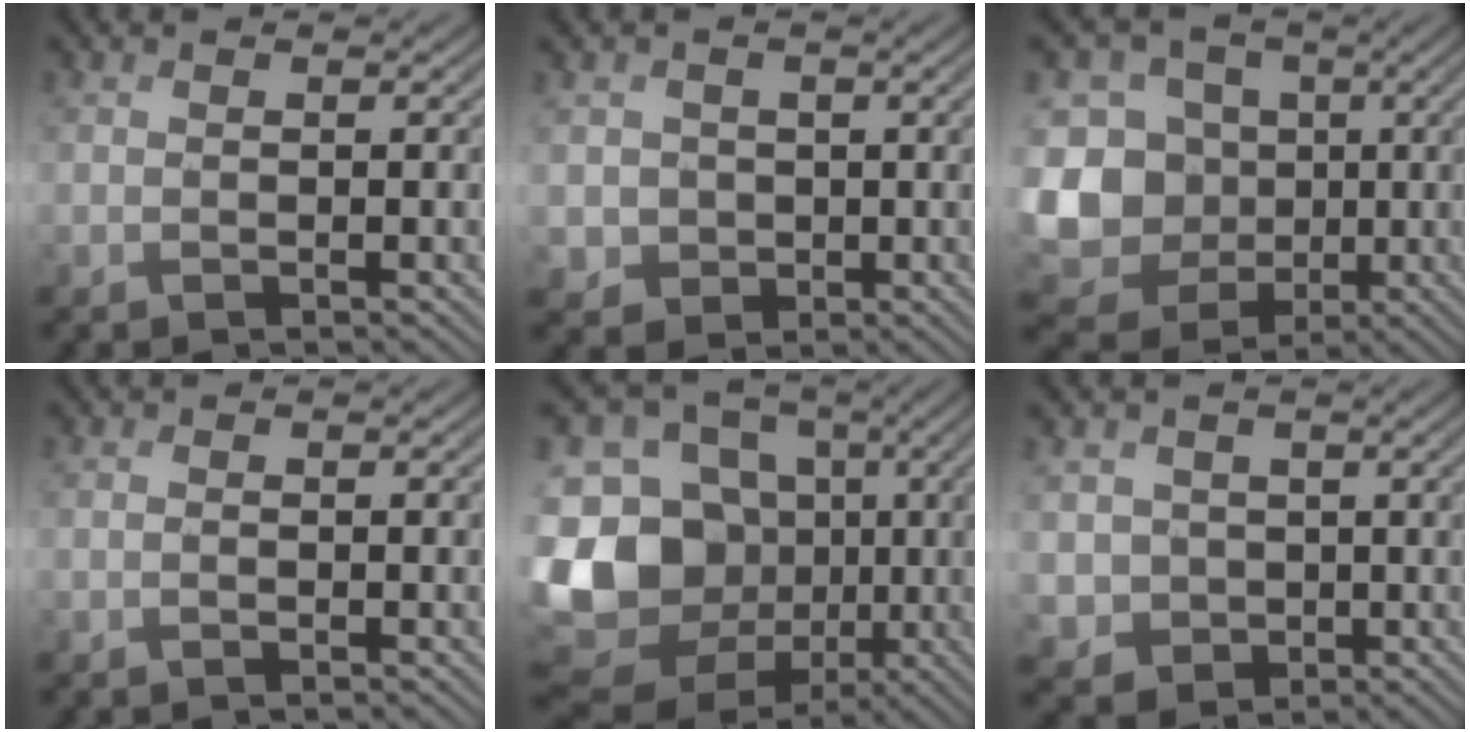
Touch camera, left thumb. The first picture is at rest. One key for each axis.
{"total": 3.8, "fx": 0.2, "fy": 3.7, "fz": 0.7, "tx": -0.033, "ty": -0.007, "tz": -0.005}
{"total": 16.6, "fx": -0.4, "fy": 15.2, "fz": 6.6, "tx": -0.247, "ty": 0.001, "tz": -0.010}
{"total": 0.5, "fx": -0.3, "fy": 0.2, "fz": 0.4, "tx": -0.009, "ty": 0.000, "tz": -0.004}
{"total": 19.2, "fx": -3.1, "fy": 15.7, "fz": 10.5, "tx": -0.290, "ty": -0.018, "tz": -0.055}
{"total": 4.5, "fx": 0.5, "fy": 4.4, "fz": 1.0, "tx": -0.048, "ty": -0.014, "tz": 0.005}